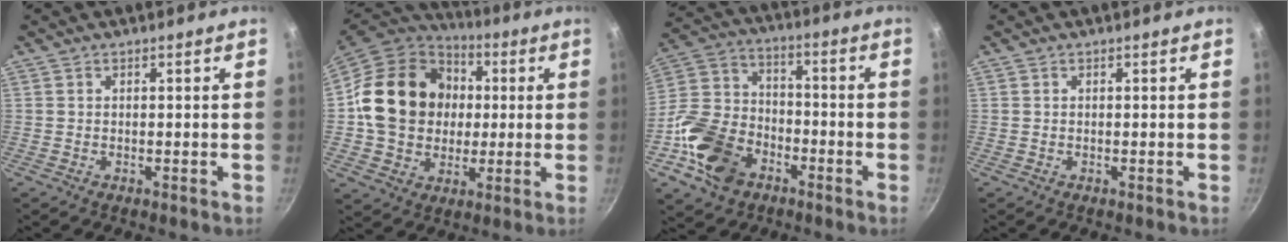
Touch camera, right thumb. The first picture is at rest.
{"total": 20.7, "force": [1.7, 17.2, 11.3], "torque": [-0.177, 0.026, 0.028]}
{"total": 17.3, "force": [-7.7, 12.2, 9.5], "torque": [-0.172, 0.052, -0.153]}
{"total": 0.0}